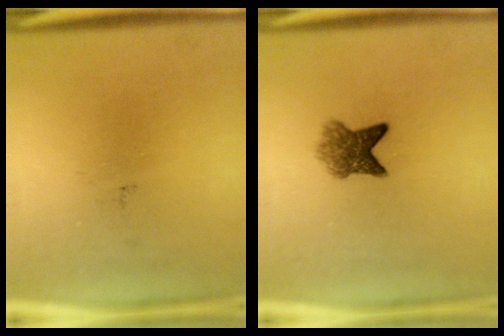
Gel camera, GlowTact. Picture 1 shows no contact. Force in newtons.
{"total": 4.7}